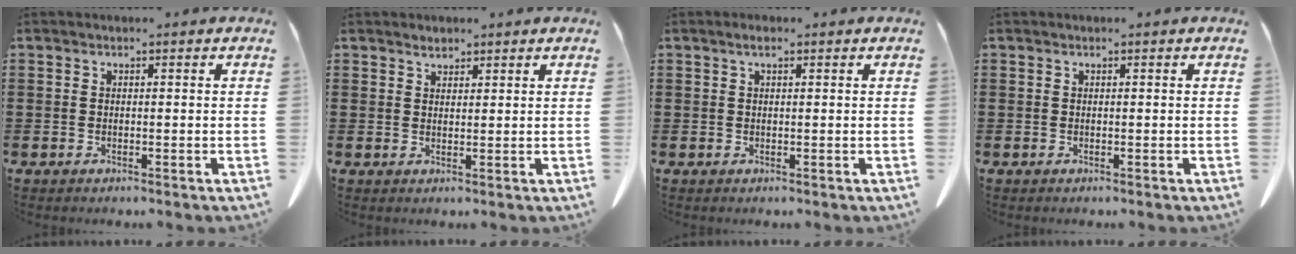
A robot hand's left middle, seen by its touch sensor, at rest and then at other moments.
{"total": 1.6, "force": [1.5, 0.6, 0.4], "torque": [-0.010, -0.001, 0.030]}
{"total": 1.1, "force": [0.7, 0.3, 0.8], "torque": [-0.017, 0.000, 0.012]}
{"total": 0.0}